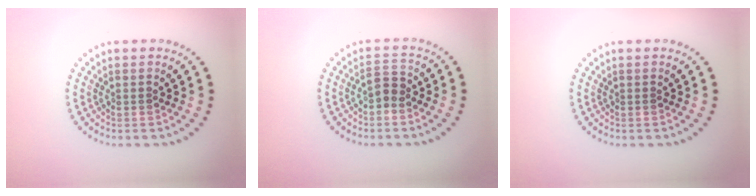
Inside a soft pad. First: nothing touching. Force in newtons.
{"total": 1.8, "press": 1.6, "slide": 0.9}
{"total": 0.0}